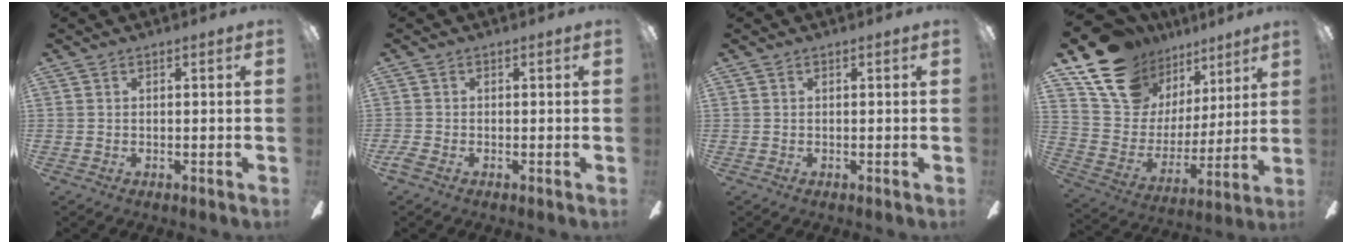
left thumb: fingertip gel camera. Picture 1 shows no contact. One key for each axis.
{"total": 1.6, "fx": -0.8, "fy": 1.0, "fz": 1.0, "tx": -0.024, "ty": 0.001, "tz": -0.015}
{"total": 0.0}
{"total": 17.4, "fx": 13.0, "fy": 10.0, "fz": 5.9, "tx": -0.135, "ty": -0.085, "tz": 0.245}